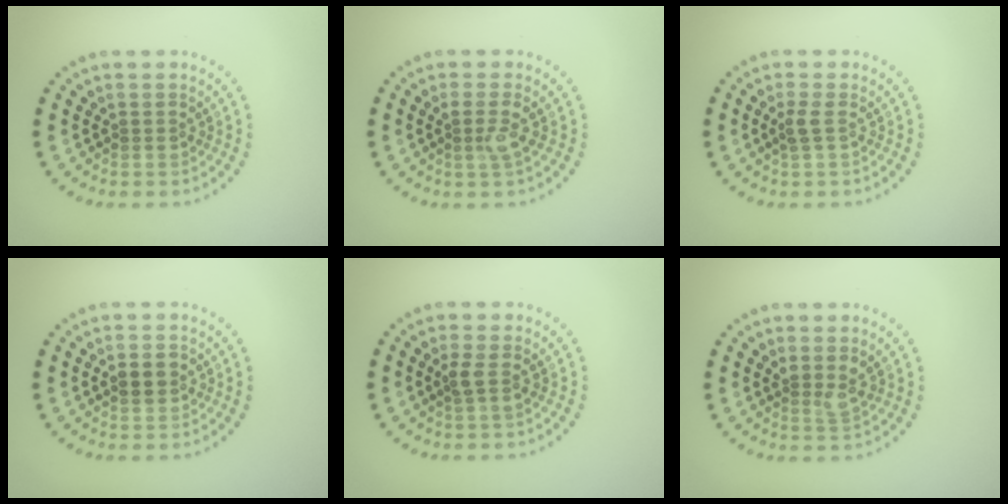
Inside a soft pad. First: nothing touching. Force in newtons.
{"total": 1.7, "press": 1.4, "slide": 0.9}
{"total": 1.2, "press": 1.0, "slide": 0.6}
{"total": 2.3, "press": 2.3, "slide": 0.0}
{"total": 1.1, "press": 1.0, "slide": 0.5}
{"total": 1.7, "press": 1.3, "slide": 1.1}